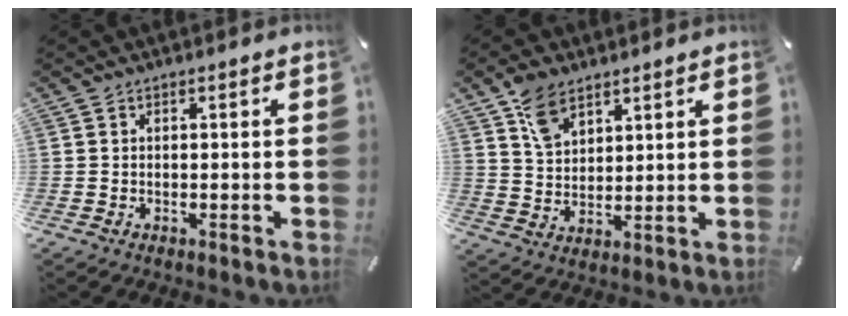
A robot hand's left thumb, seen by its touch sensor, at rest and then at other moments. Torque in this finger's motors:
{"motor_torque": [1.55, 0.98, 0.74, -1.12, 0.37]}